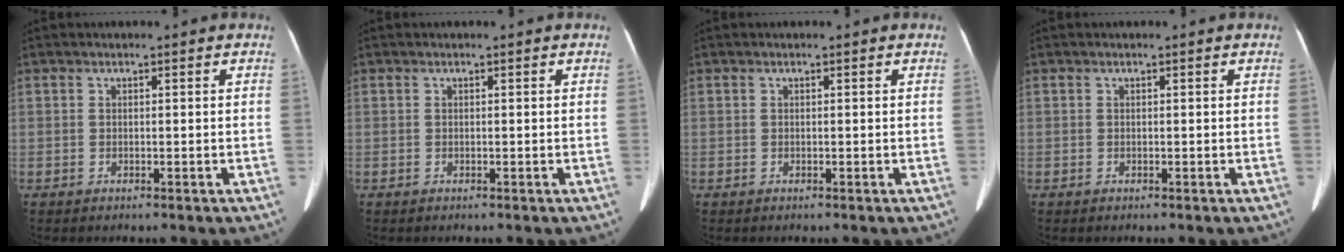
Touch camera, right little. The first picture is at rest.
{"total": 0.0}
{"total": 0.0}
{"total": 0.0}